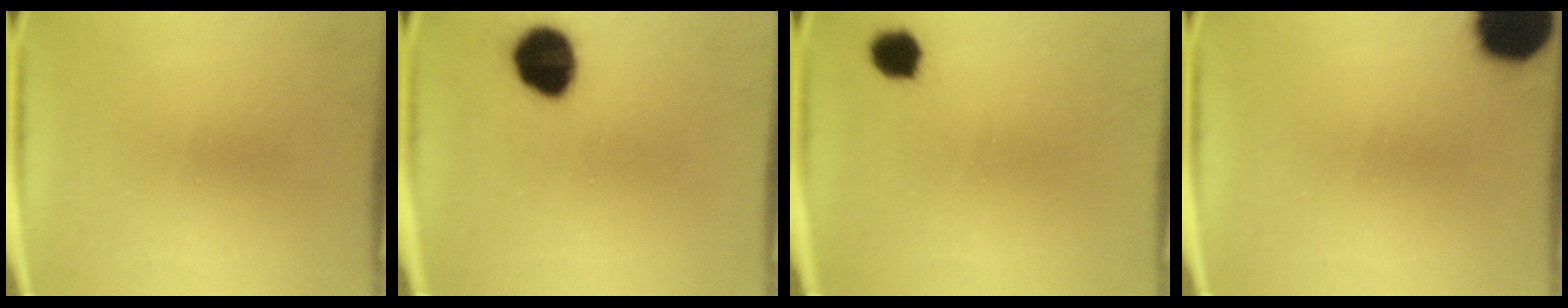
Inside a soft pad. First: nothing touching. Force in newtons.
{"total": 11.7}
{"total": 4.4}
{"total": 16.8}